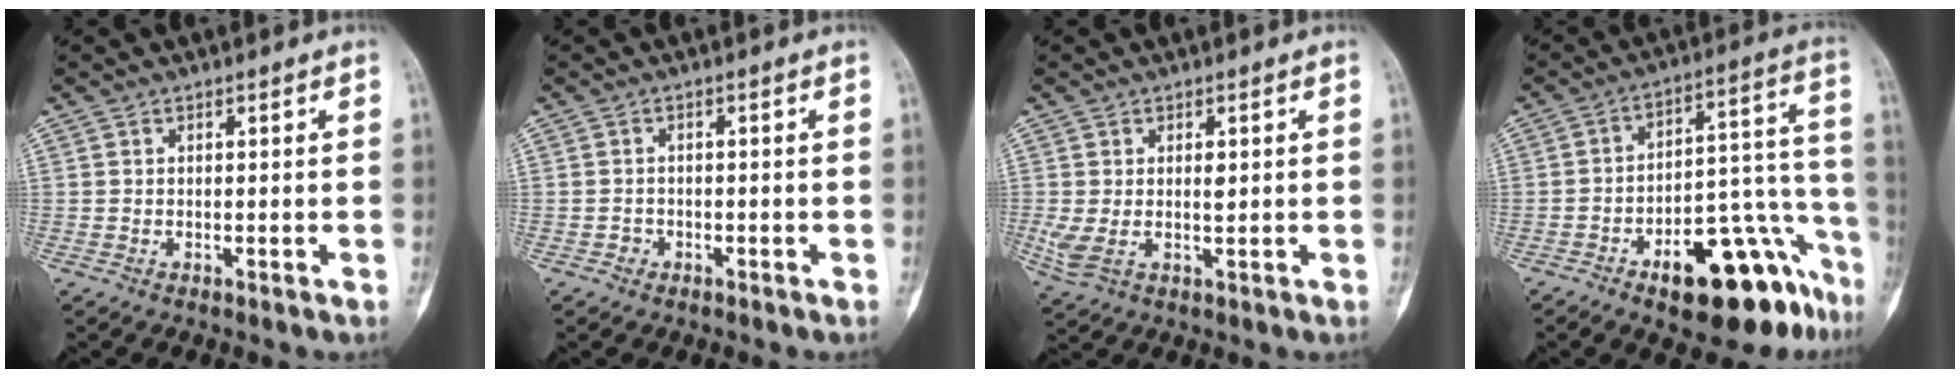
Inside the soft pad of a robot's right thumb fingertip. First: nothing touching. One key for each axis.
{"total": 1.2, "fx": -0.7, "fy": 1.0, "fz": 0.2, "tx": 0.004, "ty": 0.006, "tz": -0.017}
{"total": 5.1, "fx": 0.3, "fy": 2.7, "fz": 4.3, "tx": -0.096, "ty": 0.004, "tz": 0.013}
{"total": 20.3, "fx": -12.1, "fy": 8.3, "fz": 14.1, "tx": -0.107, "ty": 0.114, "tz": -0.170}